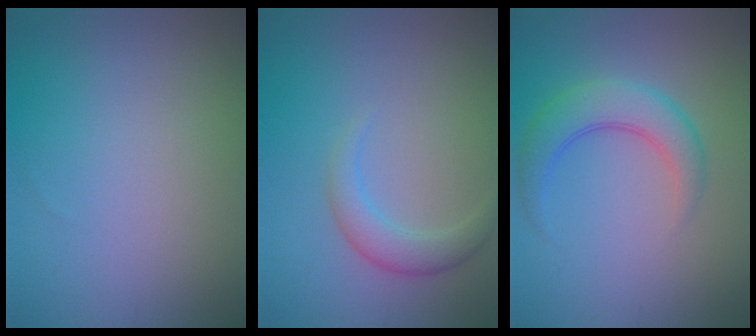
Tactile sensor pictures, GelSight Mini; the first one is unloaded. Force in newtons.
{"total": 2.4, "press": 2.4, "slide": 0.2}
{"total": 4.0, "press": 4.0, "slide": 0.1}